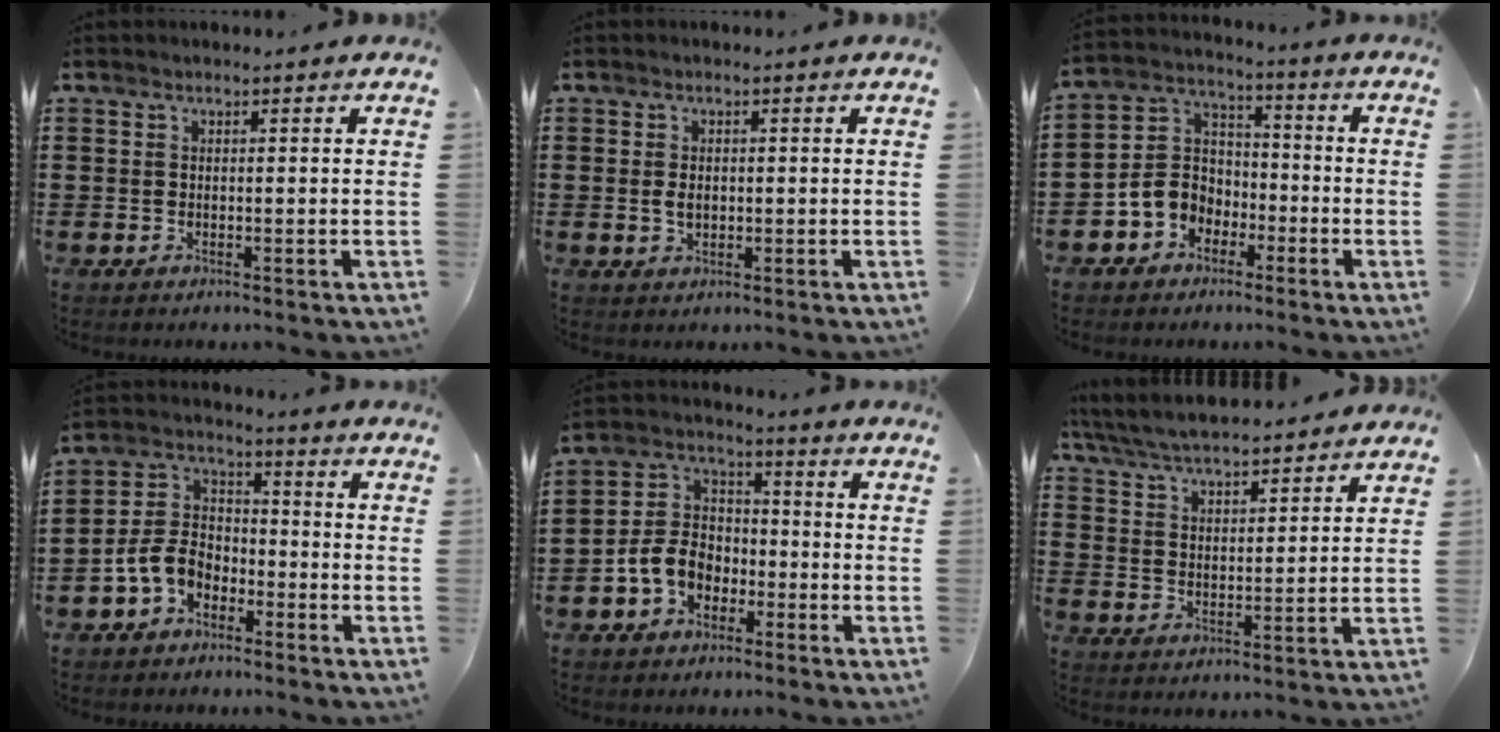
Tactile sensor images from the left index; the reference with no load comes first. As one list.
[{"total": 2.1, "force": [-0.1, 1.3, 1.7], "torque": [-0.034, 0.005, -0.002]}, {"total": 6.9, "force": [-3.1, 5.8, 2.2], "torque": [-0.078, 0.014, -0.068]}, {"total": 6.6, "force": [-3.5, 4.6, 3.3], "torque": [-0.099, 0.006, -0.077]}, {"total": 6.8, "force": [-3.0, 5.2, 3.2], "torque": [-0.092, 0.009, -0.065]}, {"total": 5.8, "force": [5.6, 0.5, 1.4], "torque": [-0.050, -0.024, 0.099]}]